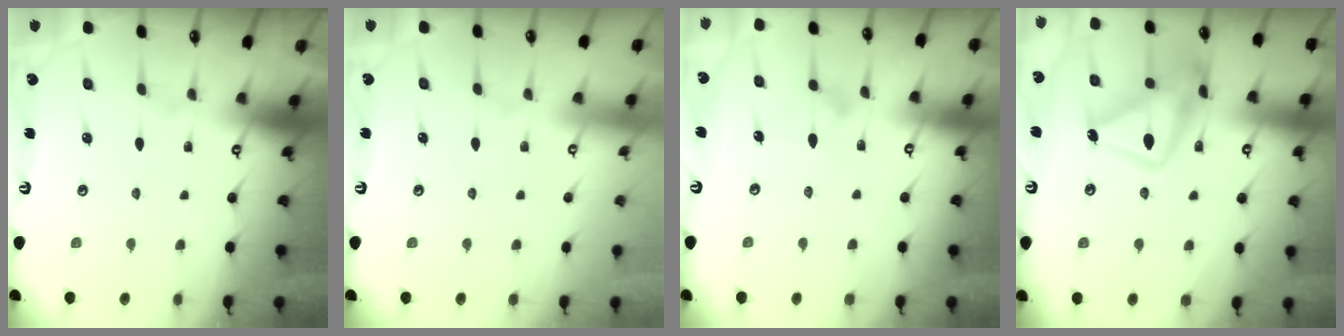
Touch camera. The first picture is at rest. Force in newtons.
{"total": 3.9, "press": 3.9, "slide": 0.1}
{"total": 7.6, "press": 7.6, "slide": 0.4}
{"total": 15.1, "press": 15.0, "slide": 1.3}